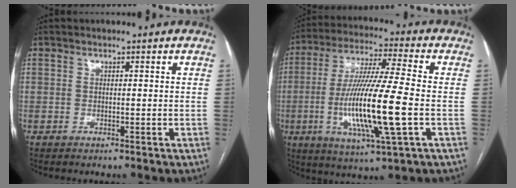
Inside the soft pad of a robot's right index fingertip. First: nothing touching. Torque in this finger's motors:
{"motor_torque": [2.14, 0.00, 0.90, 0.21]}